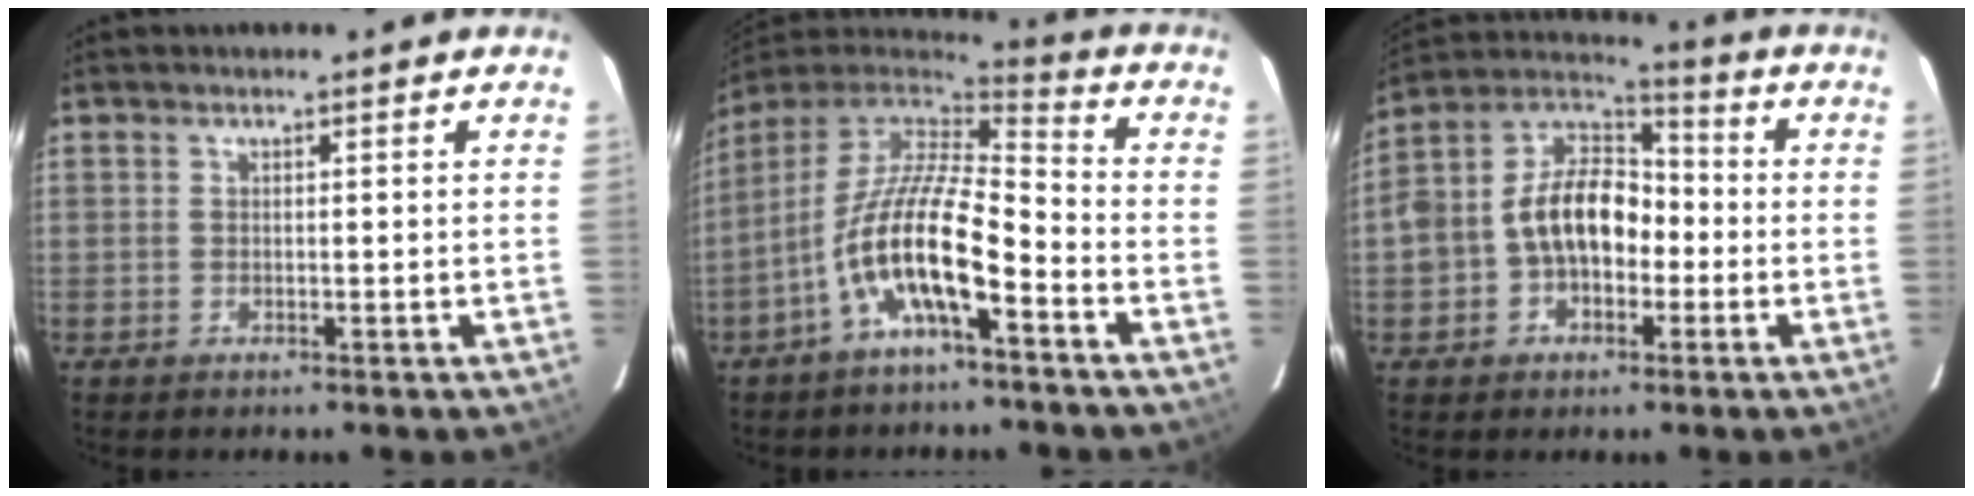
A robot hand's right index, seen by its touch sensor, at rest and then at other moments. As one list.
[{"total": 15.2, "force": [-6.9, 4.4, 12.8], "torque": [-0.245, -0.009, -0.135]}, {"total": 13.9, "force": [-2.4, 9.9, 9.5], "torque": [-0.189, 0.035, -0.041]}]